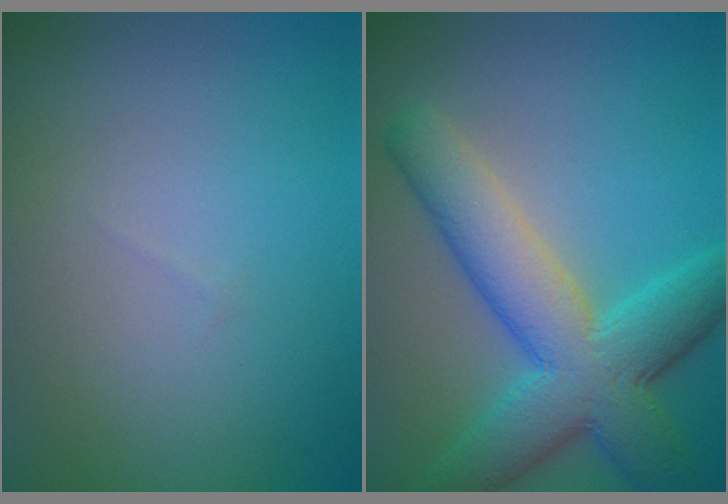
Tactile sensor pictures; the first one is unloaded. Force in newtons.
{"total": 8.5, "press": 8.5, "slide": 0.2}